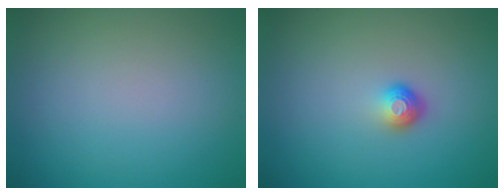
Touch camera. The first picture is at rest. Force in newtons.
{"total": 1.6, "press": 1.1, "slide": 1.2}